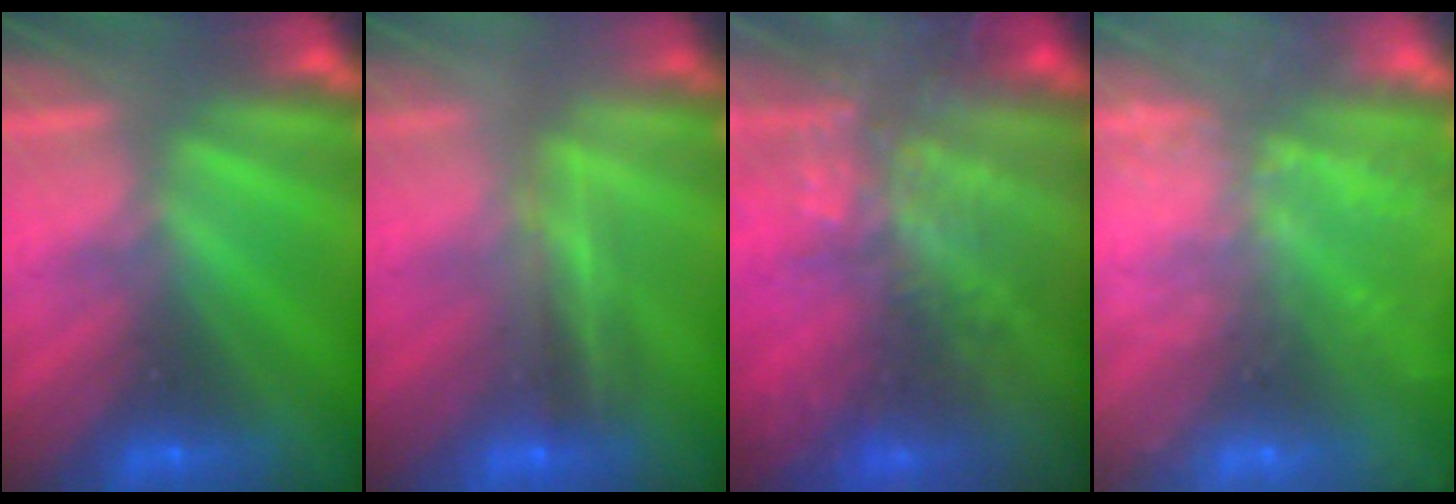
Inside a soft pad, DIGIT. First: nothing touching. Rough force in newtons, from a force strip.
{"total": 2.5}
{"total": 6.1}
{"total": 7.3}